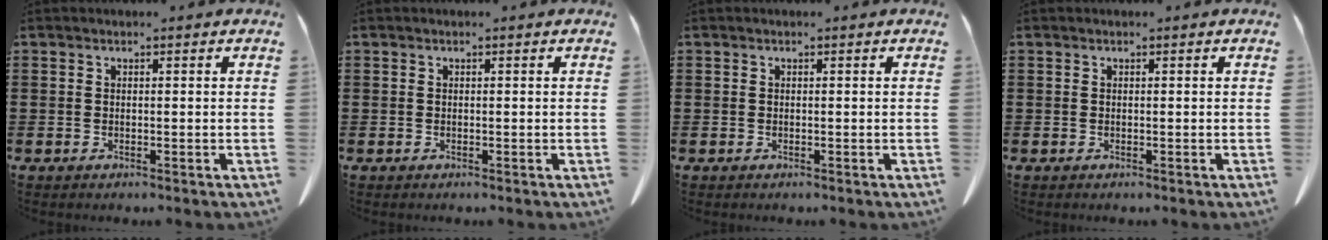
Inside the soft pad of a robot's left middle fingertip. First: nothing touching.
{"total": 0.0}
{"total": 0.0}
{"total": 0.0}